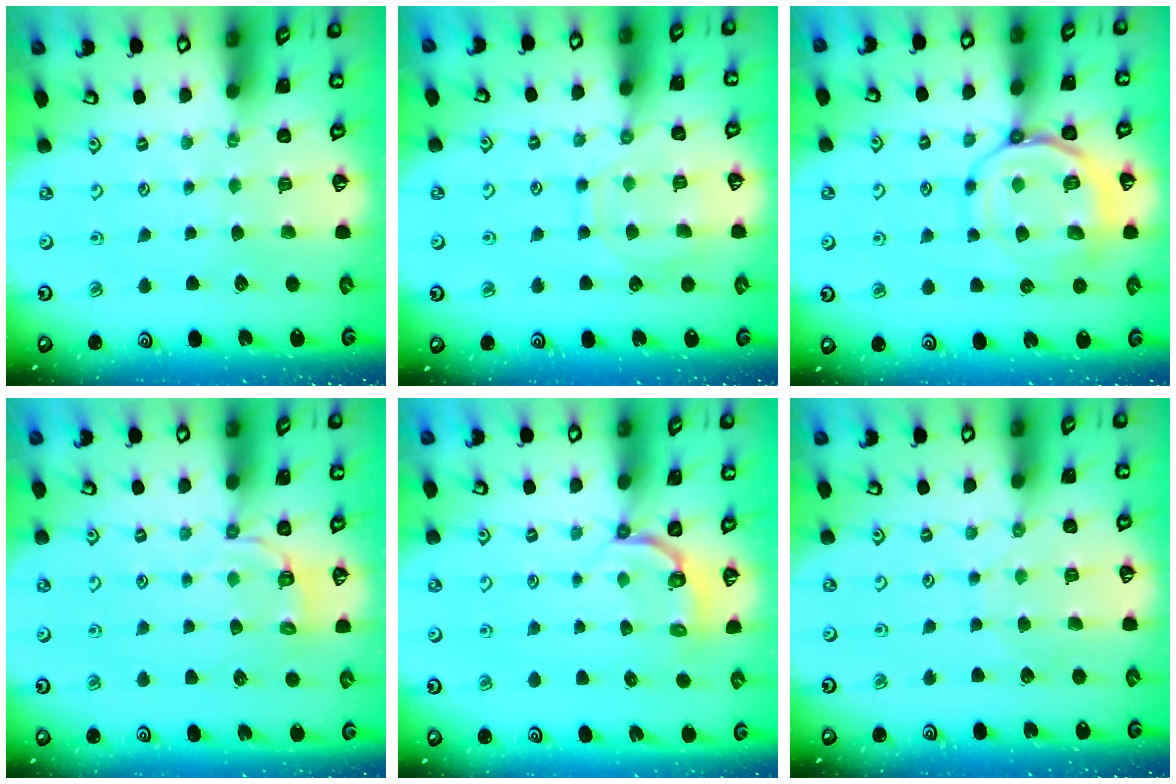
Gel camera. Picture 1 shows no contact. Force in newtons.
{"total": 9.1, "press": 9.1, "slide": 1.0}
{"total": 13.0, "press": 12.9, "slide": 1.3}
{"total": 3.3, "press": 2.8, "slide": 1.8}
{"total": 3.7, "press": 2.2, "slide": 3.0}
{"total": 5.2, "press": 5.1, "slide": 0.7}